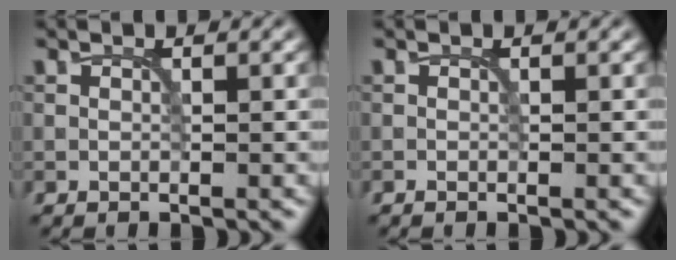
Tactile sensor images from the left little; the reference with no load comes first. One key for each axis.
{"total": 0.0}